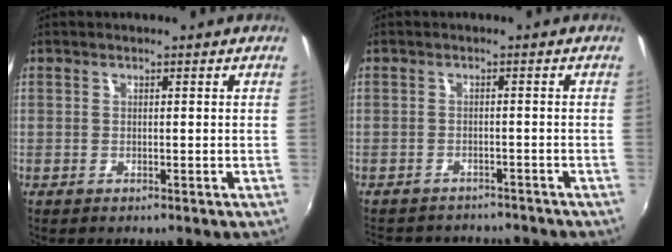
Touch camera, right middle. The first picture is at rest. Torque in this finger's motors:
{"motor_torque": [1.11, -1.02, 0.66, 0.18]}